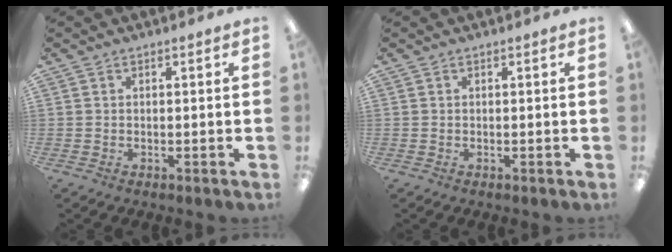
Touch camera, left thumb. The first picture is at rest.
{"total": 0.0}